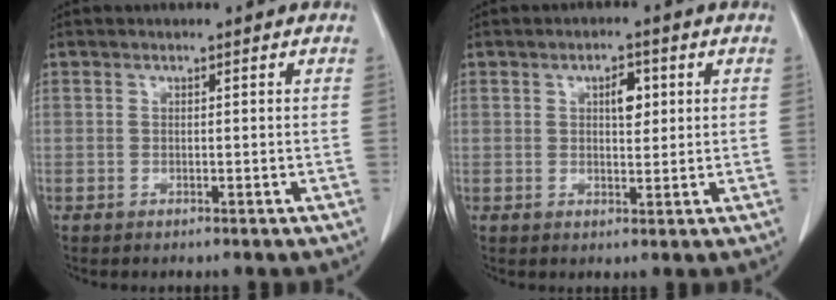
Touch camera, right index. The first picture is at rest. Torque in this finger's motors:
{"motor_torque": [0.17, 0.16, 0.03, 0.05]}